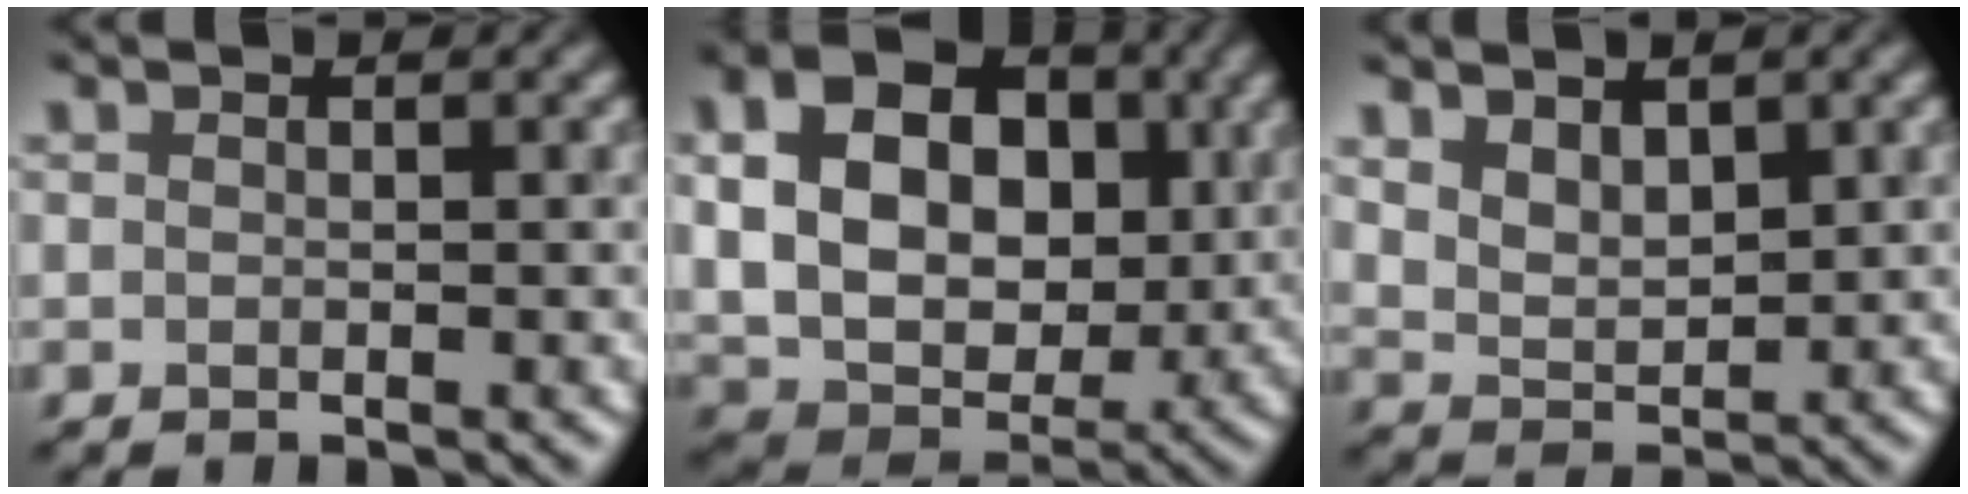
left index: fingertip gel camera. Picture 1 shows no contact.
{"total": 13.6, "force": [2.8, 9.8, 9.0], "torque": [-0.171, 0.020, 0.051]}
{"total": 3.0, "force": [1.7, 1.7, 1.7], "torque": [-0.035, -0.004, 0.039]}